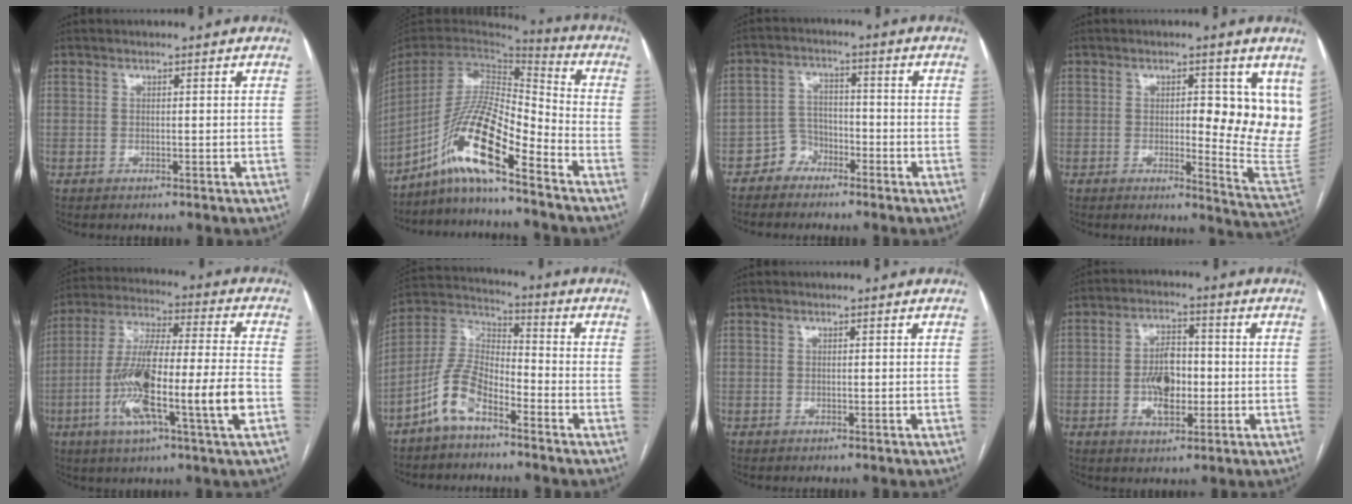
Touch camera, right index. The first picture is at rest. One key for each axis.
{"total": 13.4, "fx": -8.8, "fy": 1.2, "fz": 10.0, "tx": -0.197, "ty": 0.004, "tz": -0.165}
{"total": 4.0, "fx": -2.8, "fy": 2.8, "fz": 0.2, "tx": 0.005, "ty": 0.013, "tz": -0.053}
{"total": 11.6, "fx": 3.2, "fy": 3.2, "fz": 10.6, "tx": -0.112, "ty": -0.016, "tz": 0.035}
{"total": 18.4, "fx": -5.4, "fy": 1.0, "fz": 17.5, "tx": -0.322, "ty": -0.004, "tz": -0.095}
{"total": 9.1, "fx": -5.8, "fy": 3.7, "fz": 6.0, "tx": -0.142, "ty": 0.017, "tz": -0.120}
{"total": 0.0}
{"total": 7.2, "fx": -1.2, "fy": 3.8, "fz": 6.0, "tx": -0.114, "ty": 0.010, "tz": -0.018}